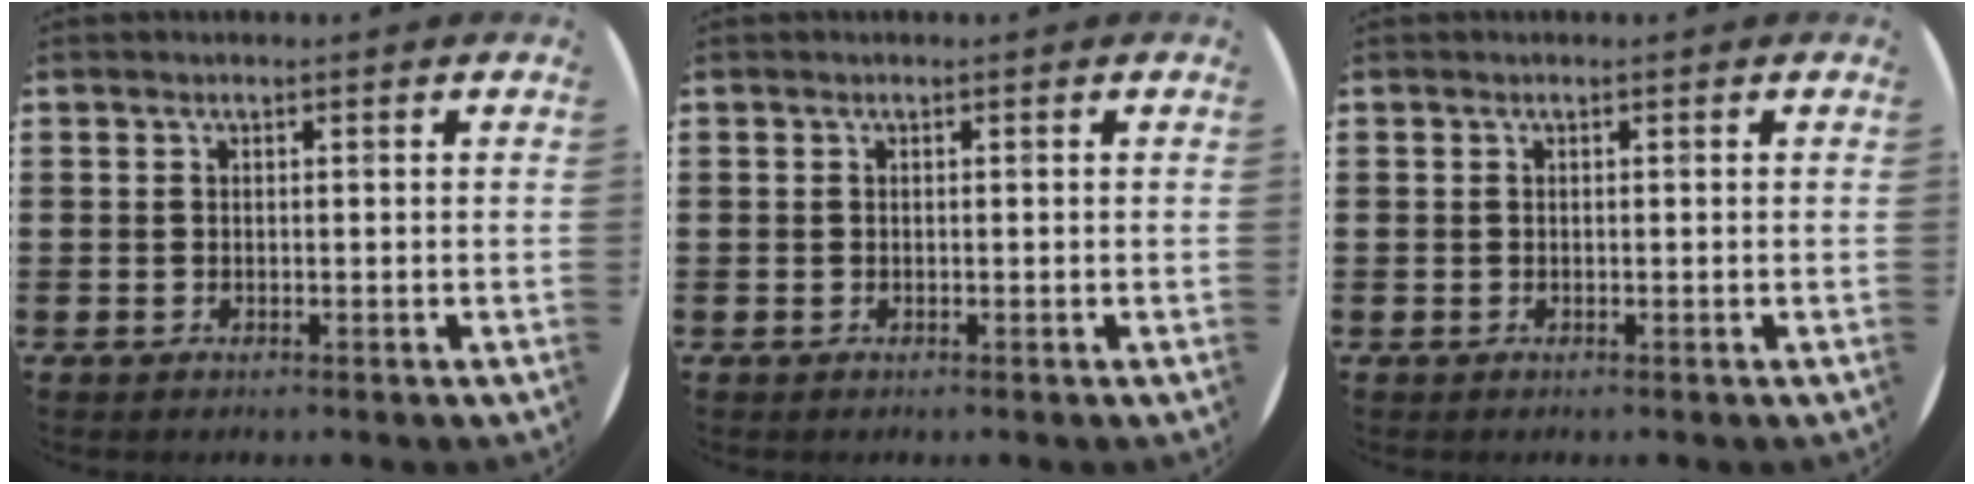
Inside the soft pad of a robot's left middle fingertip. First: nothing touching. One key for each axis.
{"total": 0.0}
{"total": 0.0}